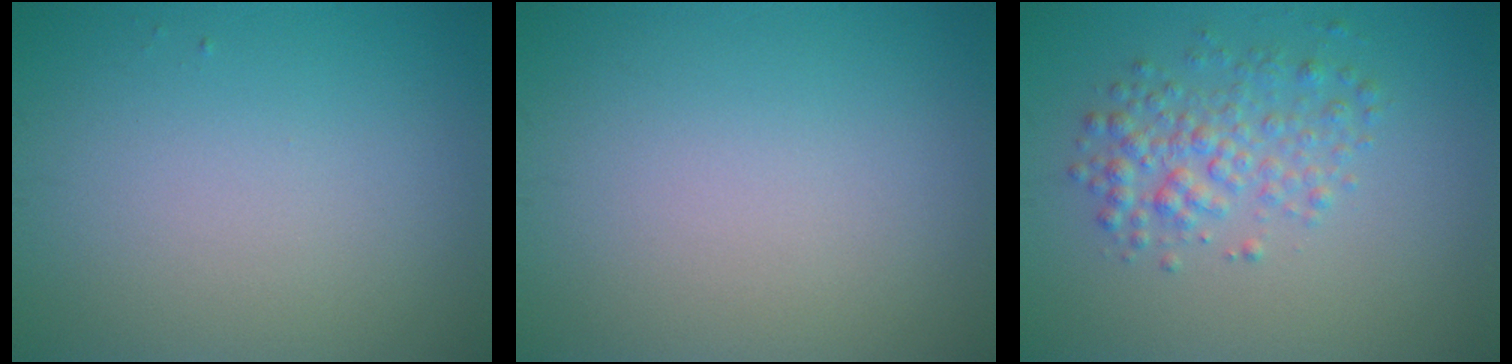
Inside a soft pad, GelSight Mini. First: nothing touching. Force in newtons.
{"total": 0.0}
{"total": 3.3, "press": 3.3, "slide": 0.1}